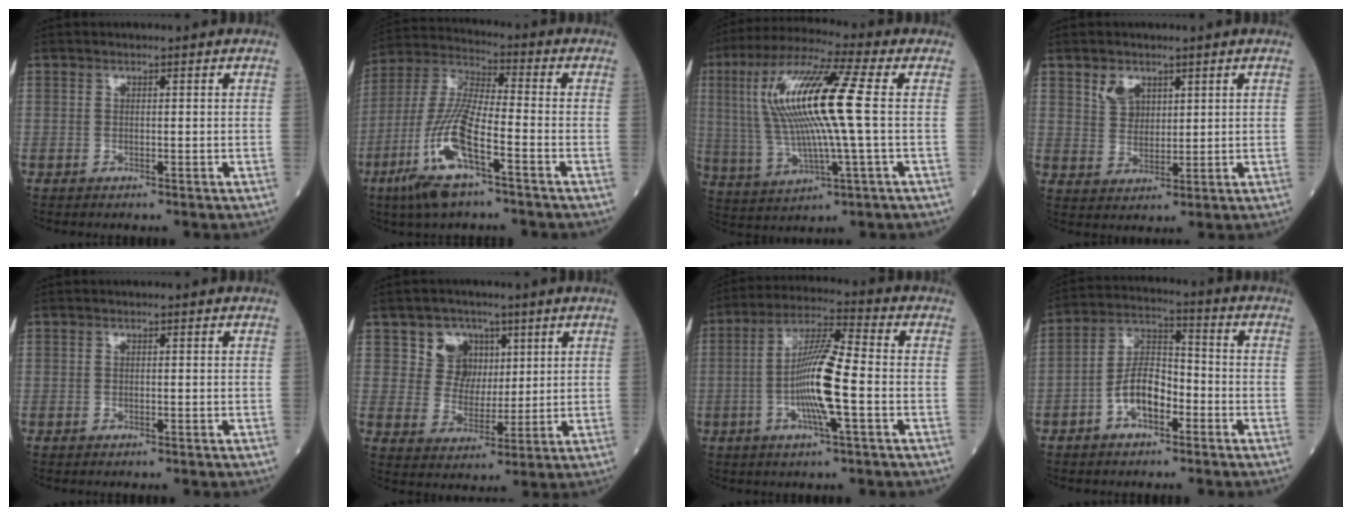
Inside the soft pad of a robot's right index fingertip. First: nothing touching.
{"total": 13.6, "force": [-6.3, 2.1, 11.9], "torque": [-0.261, -0.017, -0.121]}
{"total": 16.7, "force": [2.0, 1.0, 16.6], "torque": [-0.345, 0.017, 0.037]}
{"total": 4.0, "force": [2.4, 2.7, 1.7], "torque": [-0.038, 0.004, 0.054]}
{"total": 0.0}
{"total": 6.8, "force": [3.4, 5.8, 1.2], "torque": [-0.021, 0.015, 0.064]}
{"total": 11.1, "force": [-2.2, 0.7, 10.9], "torque": [-0.208, 0.002, -0.046]}
{"total": 7.9, "force": [-3.3, 3.6, 6.2], "torque": [-0.125, 0.021, -0.063]}